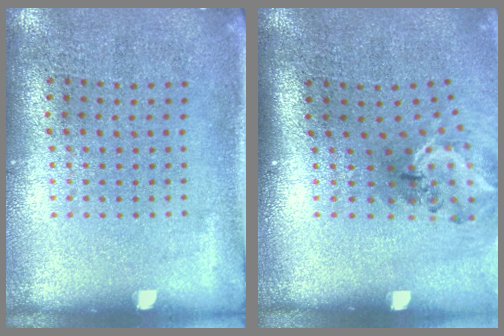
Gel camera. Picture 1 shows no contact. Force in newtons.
{"total": 1.7, "press": 1.2, "slide": 1.3}